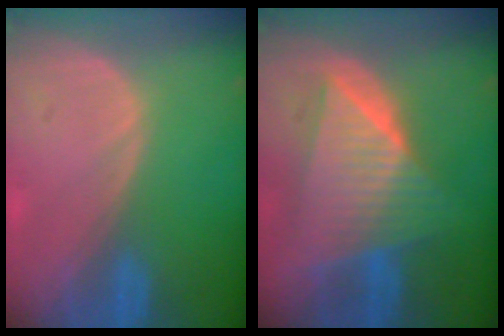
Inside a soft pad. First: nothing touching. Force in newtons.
{"total": 10.1, "press": 10.1, "slide": 0.6}